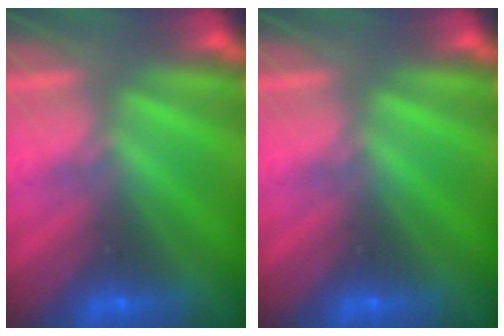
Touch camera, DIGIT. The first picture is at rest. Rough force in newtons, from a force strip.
{"total": 0.0}